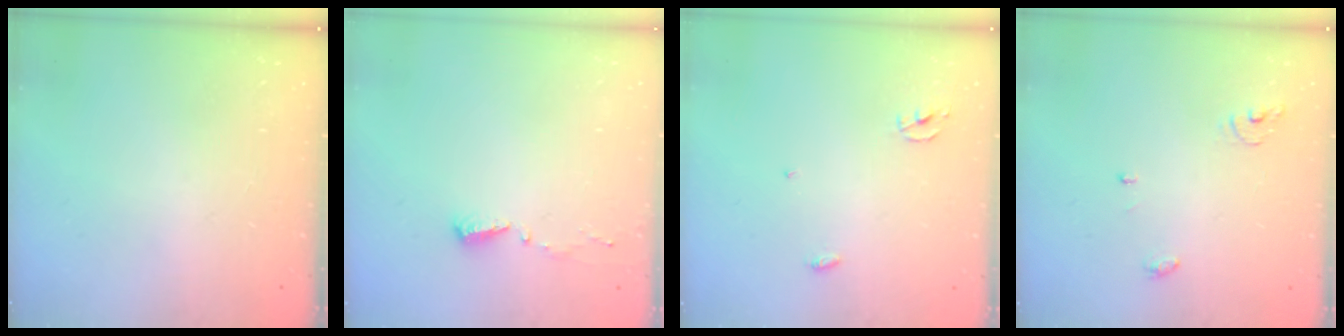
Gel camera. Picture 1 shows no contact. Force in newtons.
{"total": 4.0, "press": 4.0, "slide": 0.4}
{"total": 2.5, "press": 2.5, "slide": 0.1}
{"total": 3.9, "press": 3.9, "slide": 0.2}